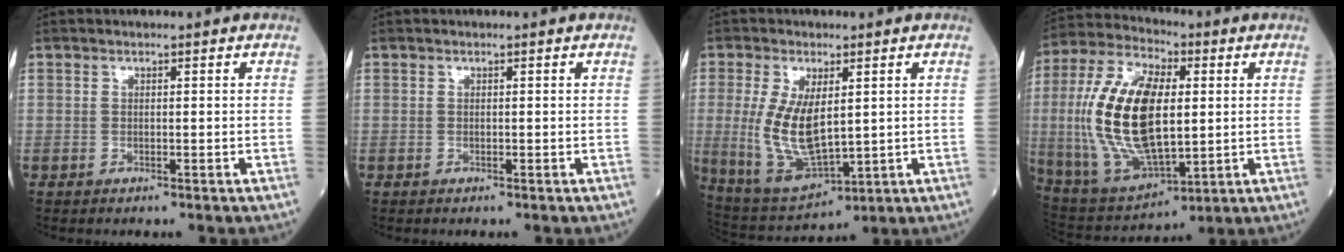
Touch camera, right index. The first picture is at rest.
{"total": 0.0}
{"total": 11.2, "force": [0.7, 4.5, 10.3], "torque": [-0.212, -0.010, 0.031]}
{"total": 20.7, "force": [1.2, 8.7, 18.7], "torque": [-0.391, 0.008, 0.030]}